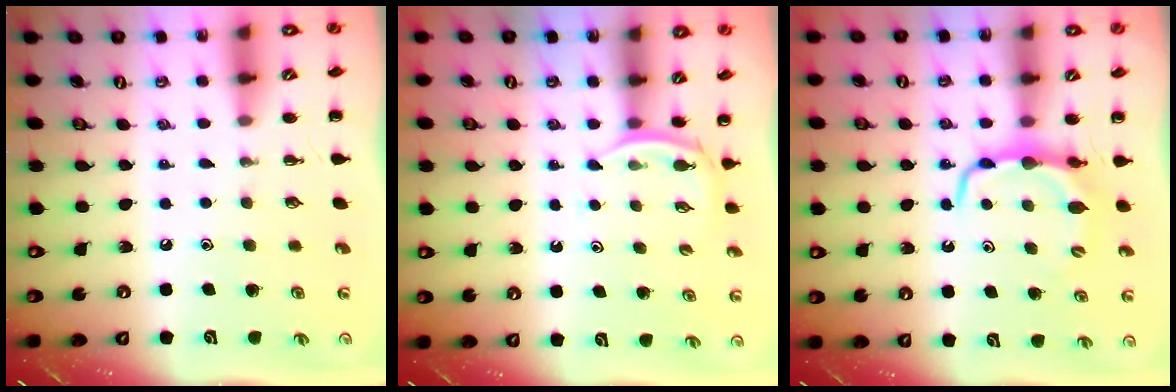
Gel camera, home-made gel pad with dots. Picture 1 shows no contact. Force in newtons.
{"total": 2.6, "press": 2.5, "slide": 0.8}
{"total": 6.5, "press": 6.5, "slide": 0.3}